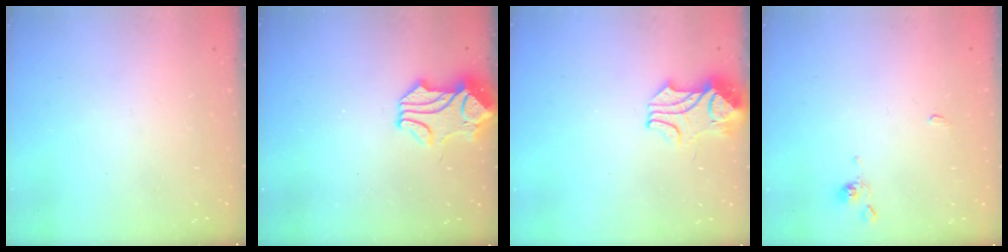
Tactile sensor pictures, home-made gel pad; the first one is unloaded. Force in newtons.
{"total": 1.0, "press": 0.0, "slide": 1.0}
{"total": 2.6, "press": 2.4, "slide": 1.0}
{"total": 0.0}